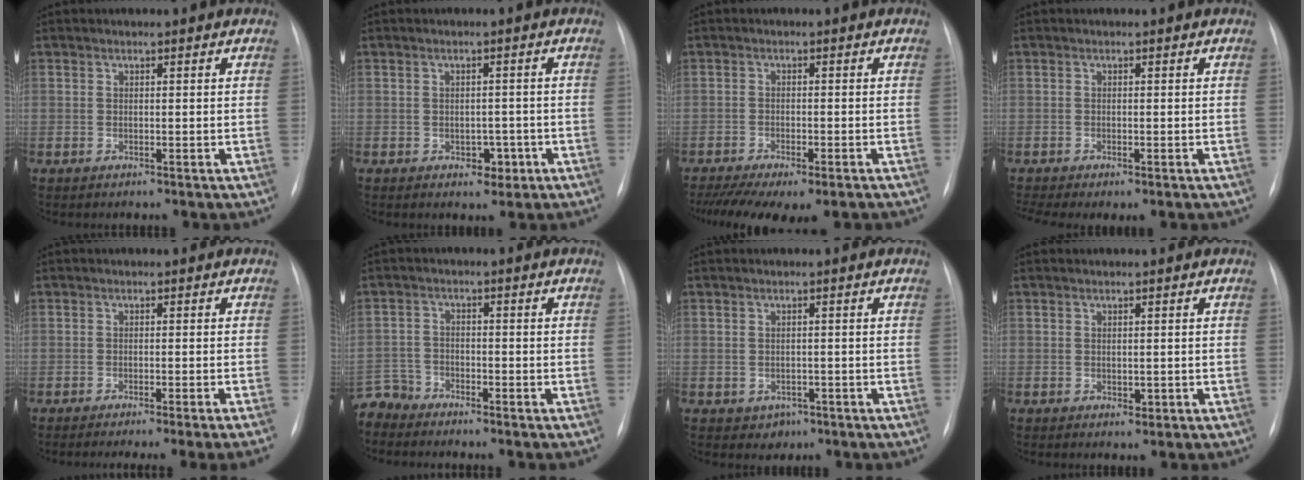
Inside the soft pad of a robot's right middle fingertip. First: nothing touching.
{"total": 2.9, "force": [-1.2, 2.1, 1.5], "torque": [-0.011, 0.004, -0.009]}
{"total": 13.0, "force": [-10.0, 3.8, 7.4], "torque": [-0.144, -0.015, -0.142]}
{"total": 3.7, "force": [-2.6, 1.0, 2.4], "torque": [-0.044, -0.008, -0.037]}
{"total": 8.6, "force": [-7.1, -1.7, 4.6], "torque": [-0.029, -0.016, -0.097]}
{"total": 4.5, "force": [-4.3, 1.1, -0.8], "torque": [0.024, -0.004, -0.084]}
{"total": 2.2, "force": [-1.0, 1.8, 0.5], "torque": [-0.005, 0.006, -0.007]}
{"total": 0.9, "force": [-0.2, 0.7, 0.6], "torque": [-0.006, -0.001, -0.001]}